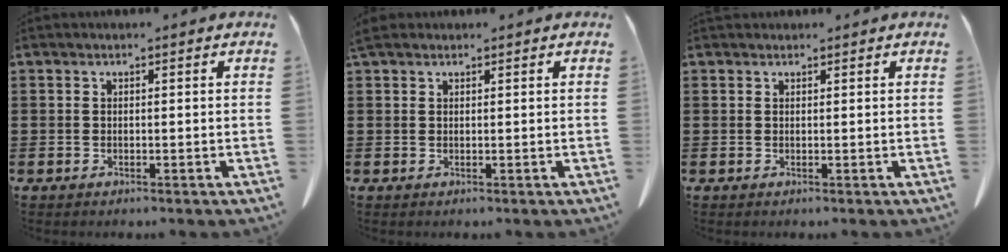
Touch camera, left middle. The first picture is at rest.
{"total": 1.2, "force": [1.0, 0.5, 0.5], "torque": [-0.013, 0.003, 0.020]}
{"total": 0.6, "force": [0.5, 0.2, 0.0], "torque": [0.005, -0.002, 0.009]}